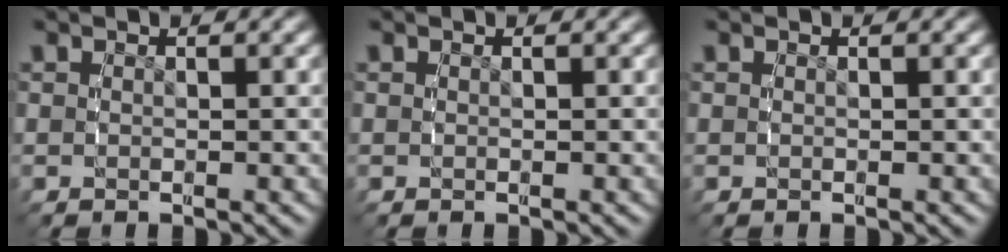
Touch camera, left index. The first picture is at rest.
{"total": 0.0}
{"total": 0.0}